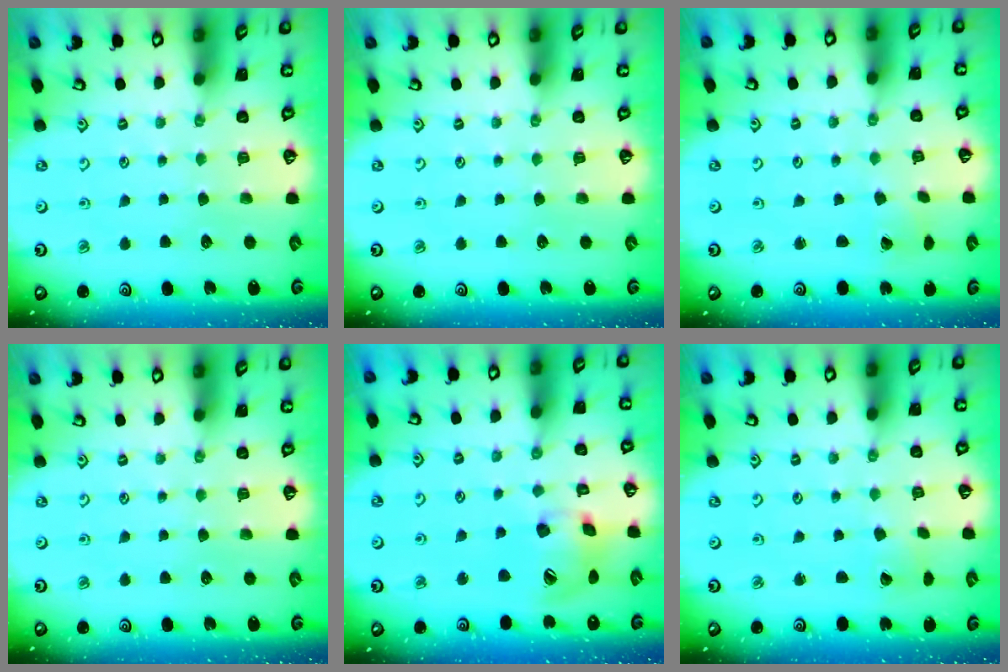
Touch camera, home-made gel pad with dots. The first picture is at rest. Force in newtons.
{"total": 0.0}
{"total": 0.6, "press": 0.6, "slide": 0.1}
{"total": 0.0}
{"total": 14.1, "press": 13.9, "slide": 2.2}
{"total": 0.9, "press": 0.9, "slide": 0.1}